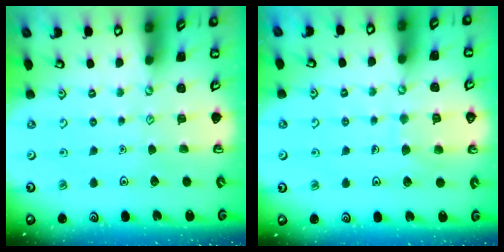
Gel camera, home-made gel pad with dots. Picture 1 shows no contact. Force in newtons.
{"total": 7.4, "press": 7.4, "slide": 0.4}